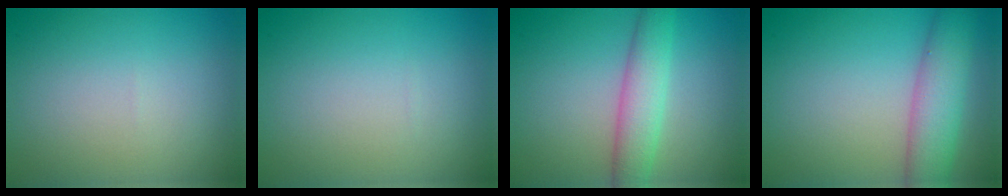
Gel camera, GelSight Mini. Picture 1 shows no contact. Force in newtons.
{"total": 0.0}
{"total": 3.9, "press": 3.9, "slide": 0.1}
{"total": 5.5, "press": 5.5, "slide": 0.2}